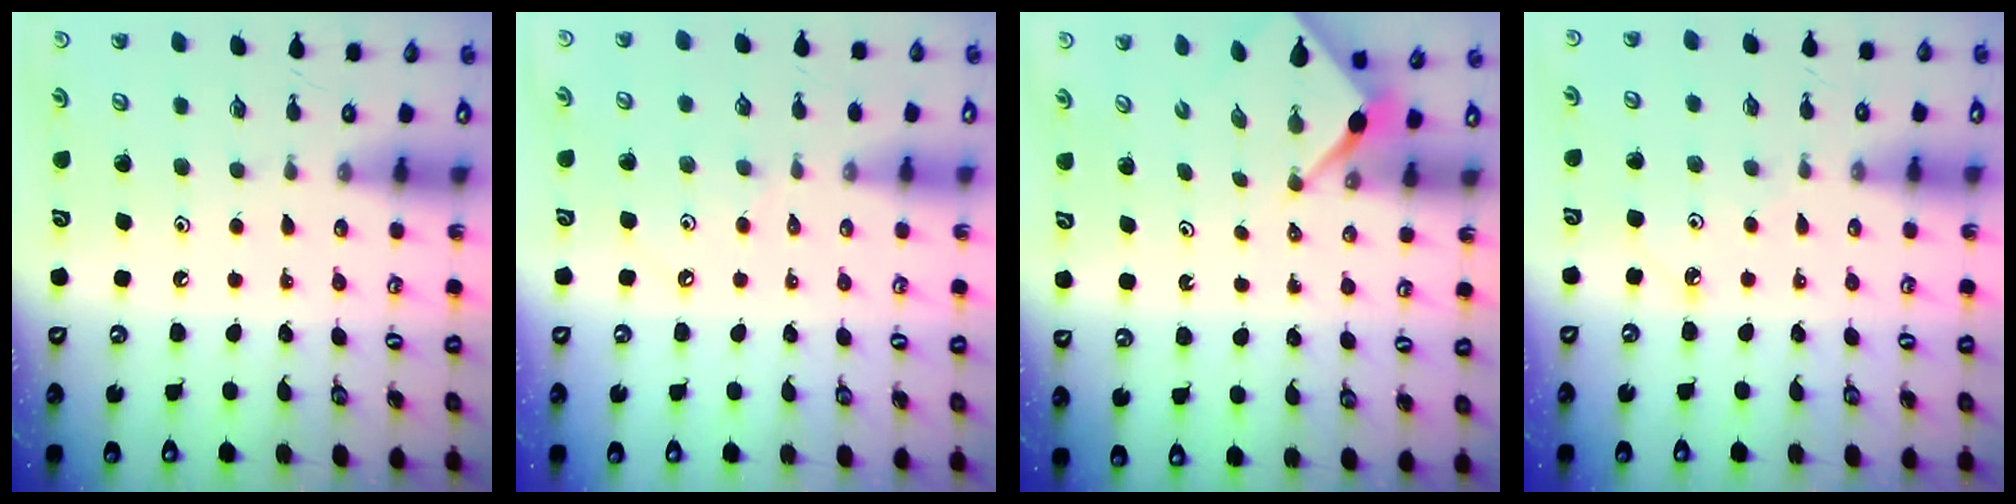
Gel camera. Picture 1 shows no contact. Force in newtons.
{"total": 3.4, "press": 3.3, "slide": 0.6}
{"total": 2.4, "press": 2.4, "slide": 0.3}
{"total": 3.5, "press": 3.4, "slide": 0.4}